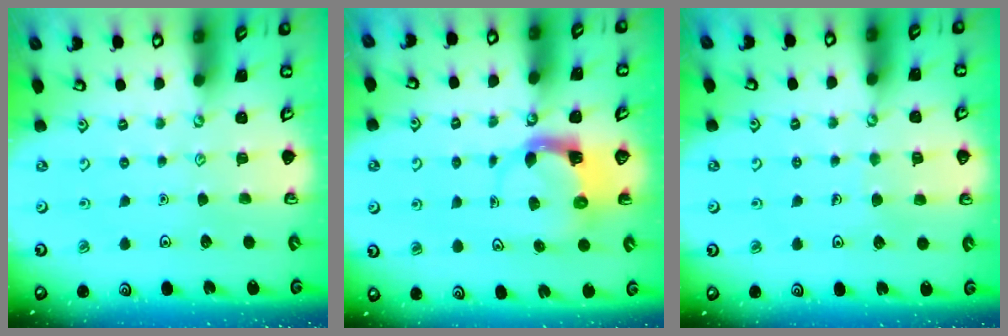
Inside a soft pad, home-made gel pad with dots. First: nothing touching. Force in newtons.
{"total": 4.8, "press": 4.7, "slide": 1.0}
{"total": 4.2, "press": 4.2, "slide": 0.3}